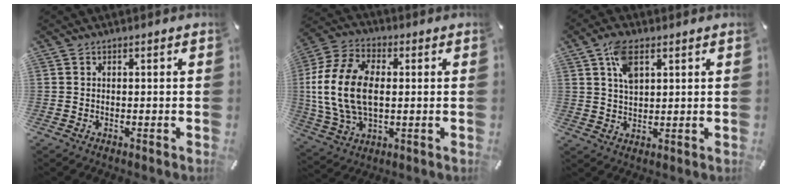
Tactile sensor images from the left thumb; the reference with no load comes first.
{"total": 15.5, "force": [0.3, 10.3, 11.6], "torque": [-0.271, 0.004, 0.003]}
{"total": 6.7, "force": [3.2, 3.6, 4.6], "torque": [-0.086, 0.000, 0.055]}